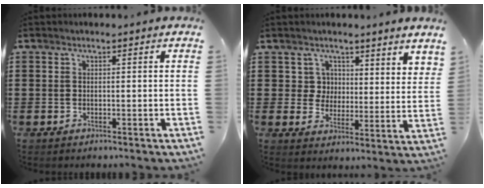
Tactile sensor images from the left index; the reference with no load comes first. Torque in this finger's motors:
{"motor_torque": [0.15, -0.12, 0.06, 0.02]}